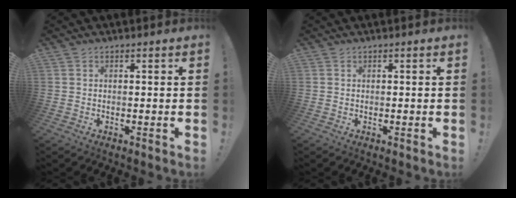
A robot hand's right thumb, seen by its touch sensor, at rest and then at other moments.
{"total": 0.0}